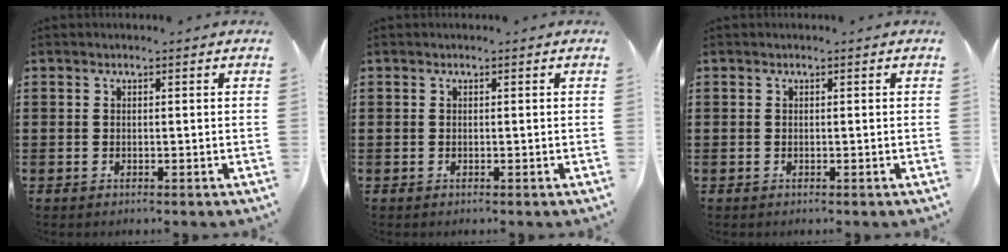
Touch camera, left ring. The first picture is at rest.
{"total": 0.0}
{"total": 0.0}